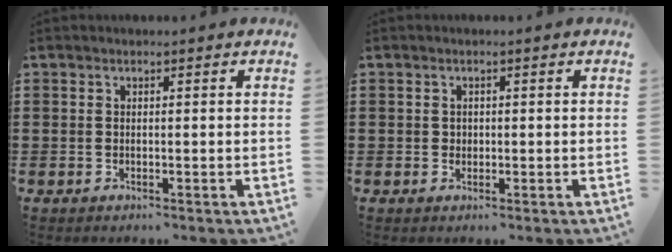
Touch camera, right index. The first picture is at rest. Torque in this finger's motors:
{"motor_torque": [-0.13, 0.00, 0.00, -0.01]}